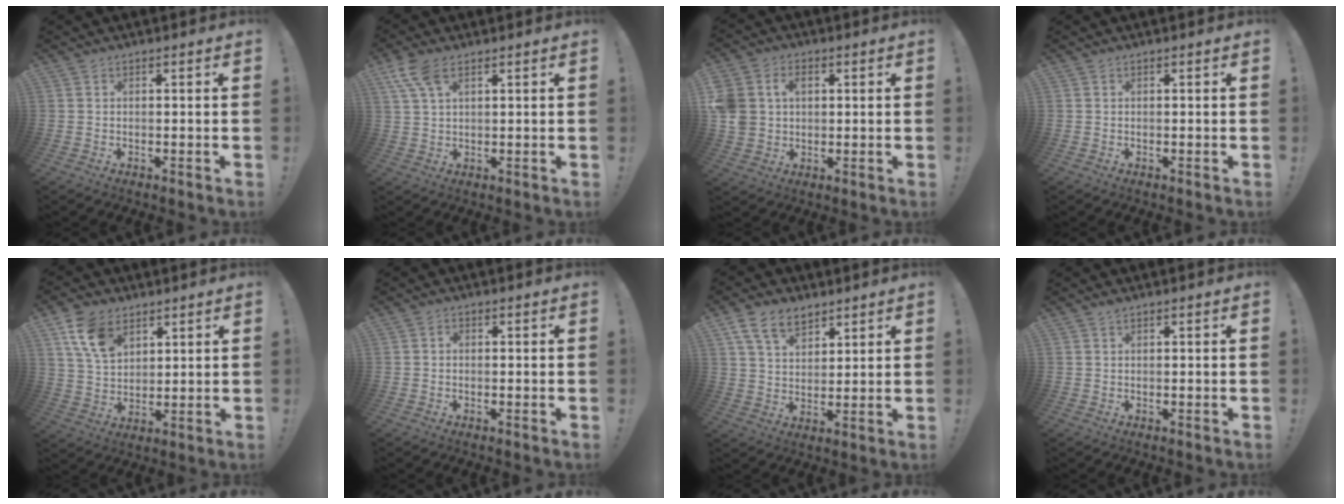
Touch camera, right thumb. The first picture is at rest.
{"total": 7.2, "force": [4.1, 3.2, 5.0], "torque": [-0.094, -0.008, 0.078]}
{"total": 9.0, "force": [1.9, 7.4, 4.8], "torque": [-0.095, -0.002, 0.039]}
{"total": 0.0}
{"total": 11.6, "force": [6.4, 7.5, 6.2], "torque": [-0.110, -0.018, 0.125]}
{"total": 0.7, "force": [-0.3, 0.5, 0.3], "torque": [-0.005, 0.003, -0.007]}
{"total": 10.3, "force": [6.7, 6.0, 5.1], "torque": [-0.089, -0.024, 0.128]}
{"total": 0.6, "force": [0.5, 0.0, 0.3], "torque": [0.001, -0.002, 0.008]}